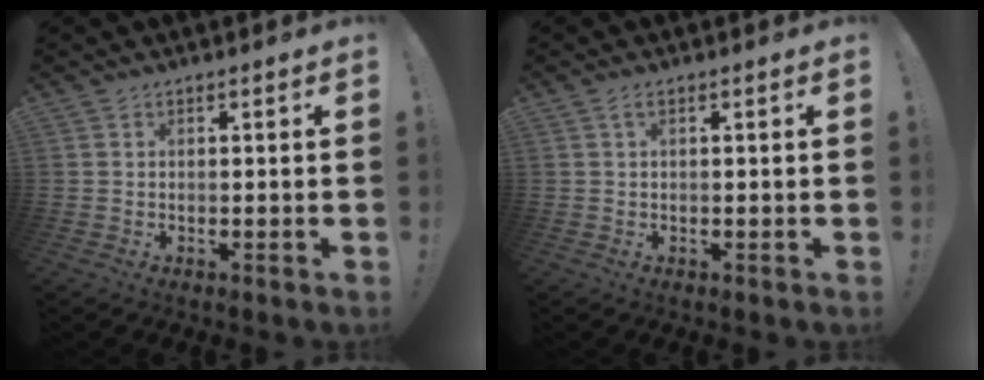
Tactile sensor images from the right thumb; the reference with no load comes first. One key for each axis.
{"total": 1.1, "fx": 0.1, "fy": 0.1, "fz": 1.1, "tx": -0.021, "ty": 0.001, "tz": 0.001}